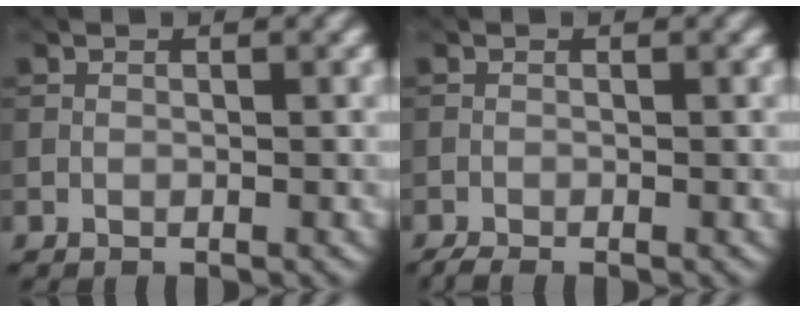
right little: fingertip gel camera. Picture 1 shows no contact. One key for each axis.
{"total": 1.1, "fx": -1.0, "fy": 0.1, "fz": 0.5, "tx": -0.010, "ty": -0.005, "tz": -0.022}